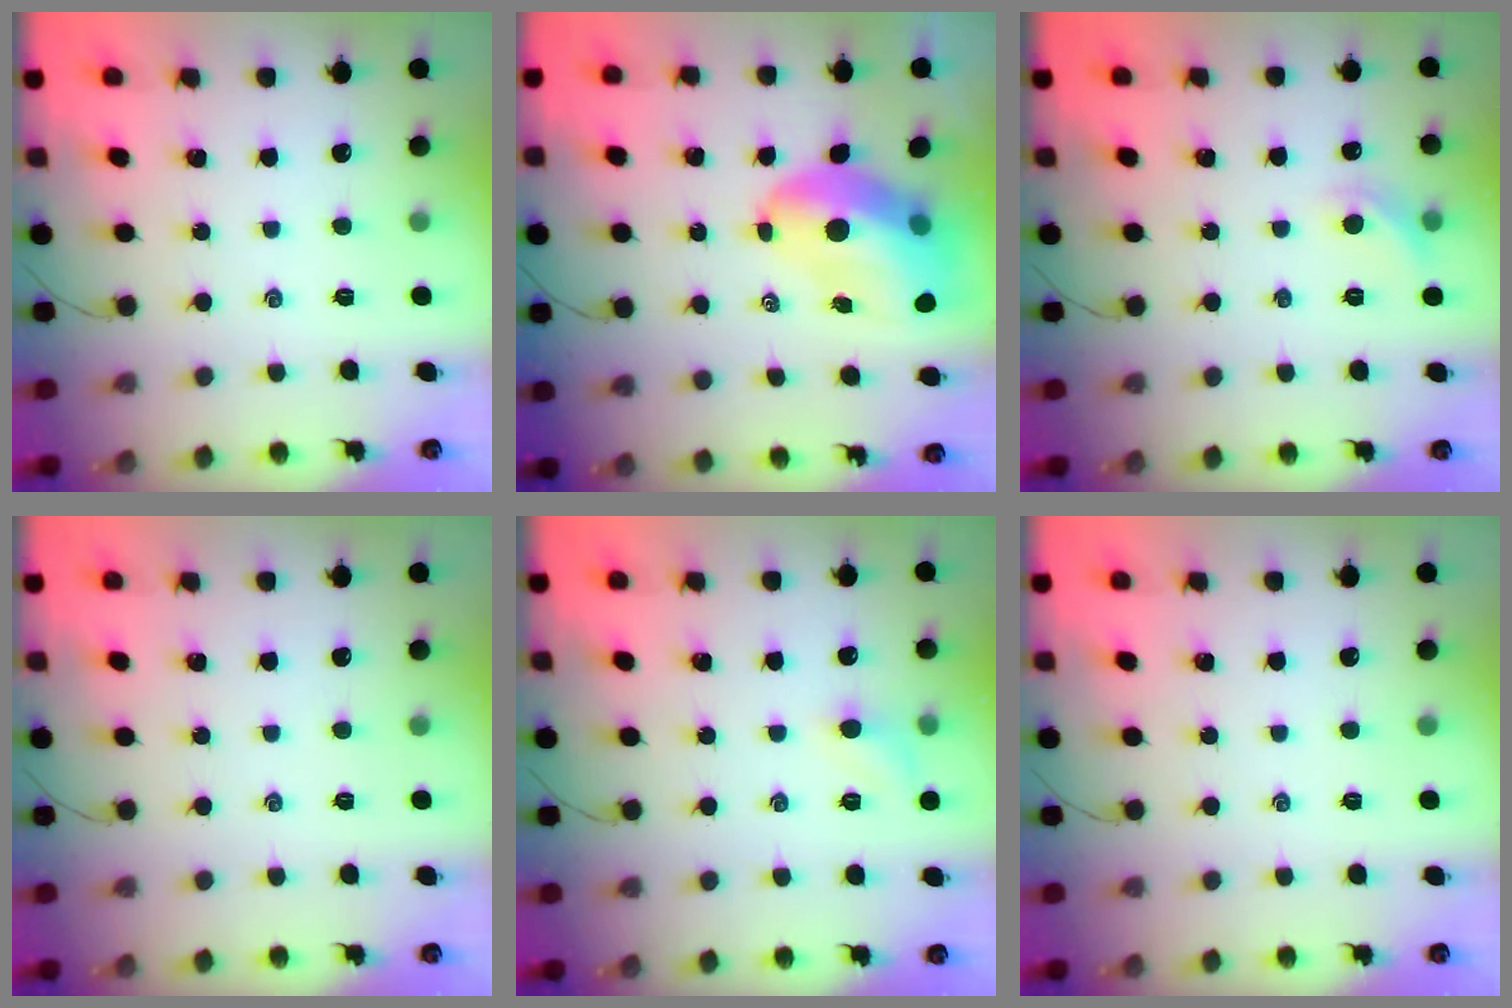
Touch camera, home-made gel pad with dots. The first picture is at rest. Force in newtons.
{"total": 11.0, "press": 10.5, "slide": 3.3}
{"total": 6.4, "press": 6.3, "slide": 1.4}
{"total": 0.0}
{"total": 6.1, "press": 5.8, "slide": 2.0}
{"total": 0.0}